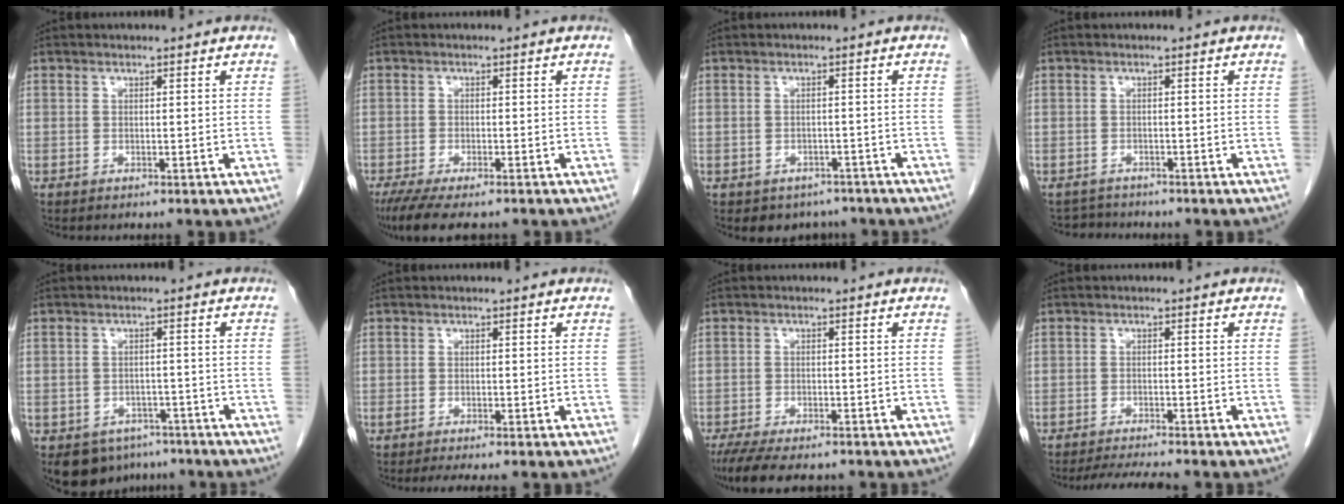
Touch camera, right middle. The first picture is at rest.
{"total": 8.4, "force": [-6.7, 2.0, 4.8], "torque": [-0.072, -0.015, -0.105]}
{"total": 4.8, "force": [-3.8, 2.9, 0.4], "torque": [0.008, 0.012, -0.047]}
{"total": 2.2, "force": [-2.0, 0.4, -0.7], "torque": [0.011, -0.008, -0.034]}
{"total": 7.3, "force": [-5.3, 4.6, 1.6], "torque": [-0.017, 0.005, -0.069]}
{"total": 3.6, "force": [-3.0, 0.2, 1.9], "torque": [-0.024, -0.006, -0.045]}
{"total": 10.2, "force": [-8.4, 2.7, 5.1], "torque": [-0.081, -0.012, -0.127]}
{"total": 5.3, "force": [-4.9, -0.2, 2.0], "torque": [-0.031, -0.015, -0.081]}